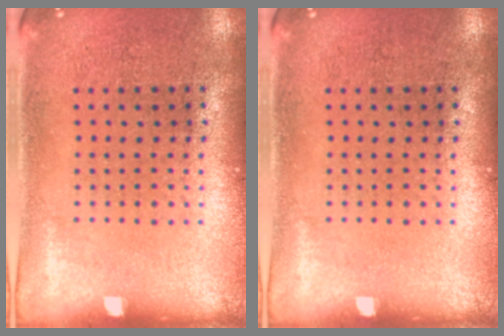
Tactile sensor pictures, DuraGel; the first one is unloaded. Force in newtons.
{"total": 0.0}